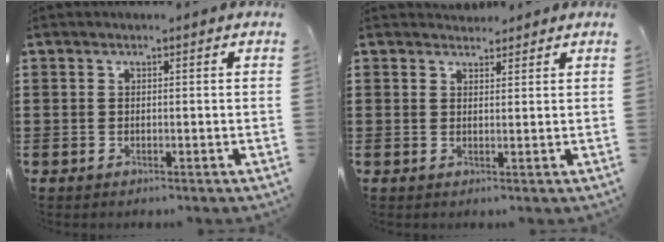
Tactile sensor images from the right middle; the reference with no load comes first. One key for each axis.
{"total": 2.0, "fx": 1.9, "fy": 0.7, "fz": -0.2, "tx": -0.002, "ty": 0.003, "tz": 0.038}